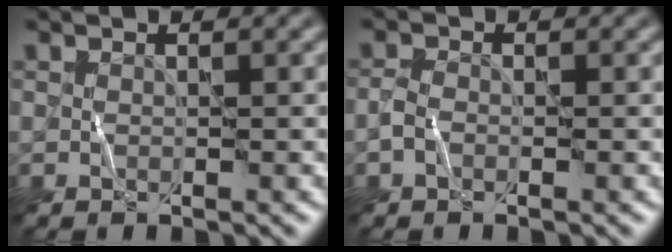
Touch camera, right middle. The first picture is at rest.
{"total": 1.0, "force": [-0.5, 0.7, 0.5], "torque": [-0.007, 0.004, -0.015]}